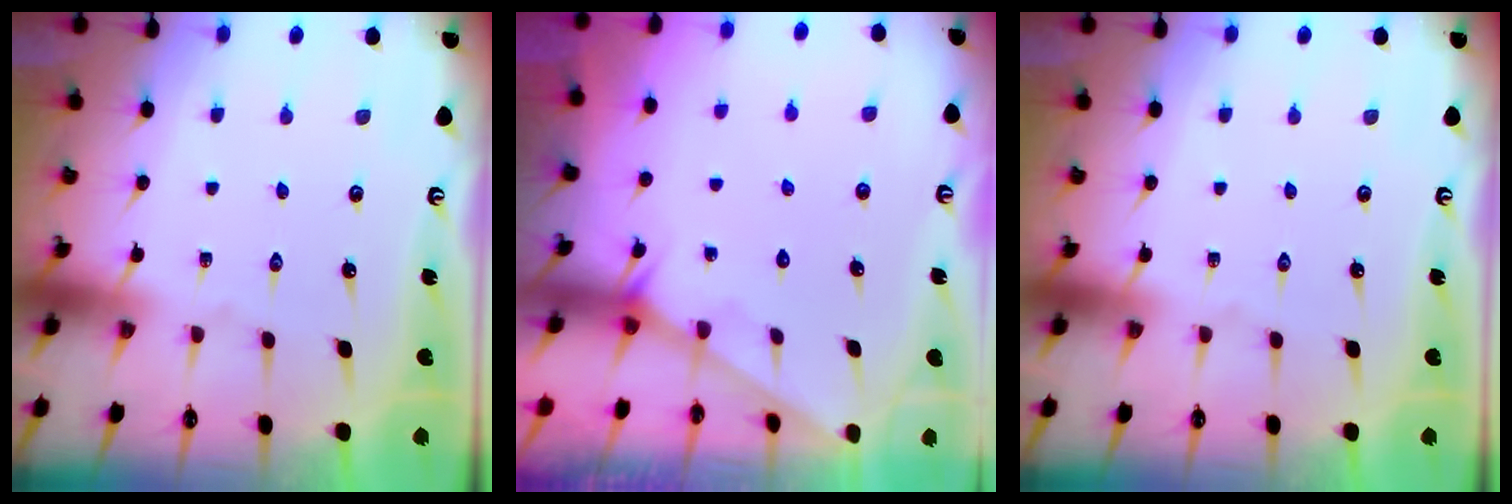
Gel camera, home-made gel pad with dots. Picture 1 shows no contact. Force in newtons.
{"total": 1.3, "press": 1.3, "slide": 0.1}
{"total": 0.0}